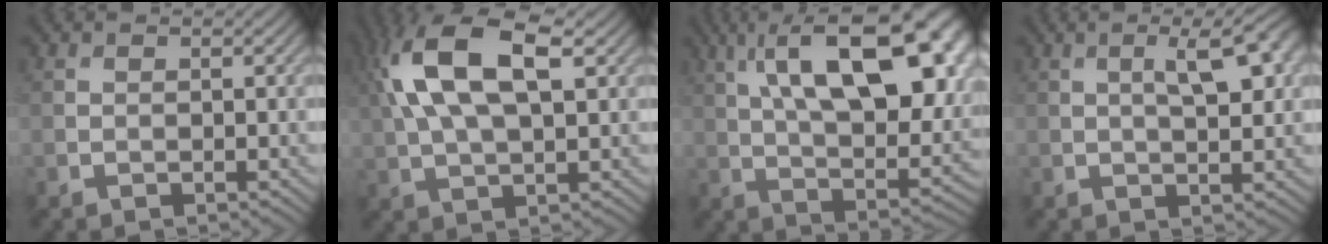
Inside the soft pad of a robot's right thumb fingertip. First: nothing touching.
{"total": 13.0, "force": [4.3, 5.9, 10.8], "torque": [-0.232, 0.013, 0.079]}
{"total": 20.5, "force": [7.1, 9.9, 16.5], "torque": [-0.260, 0.029, 0.100]}
{"total": 5.9, "force": [1.4, 1.8, 5.5], "torque": [-0.084, 0.009, 0.022]}